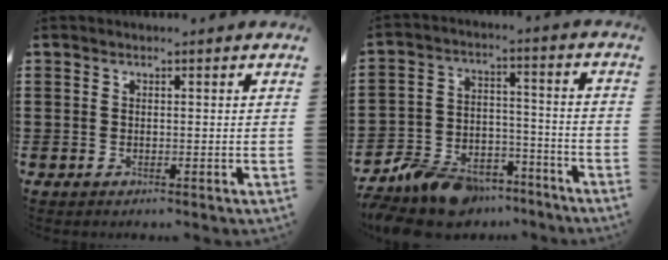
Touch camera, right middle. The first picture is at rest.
{"total": 9.3, "force": [-8.6, 2.9, 2.2], "torque": [-0.049, 0.031, -0.168]}